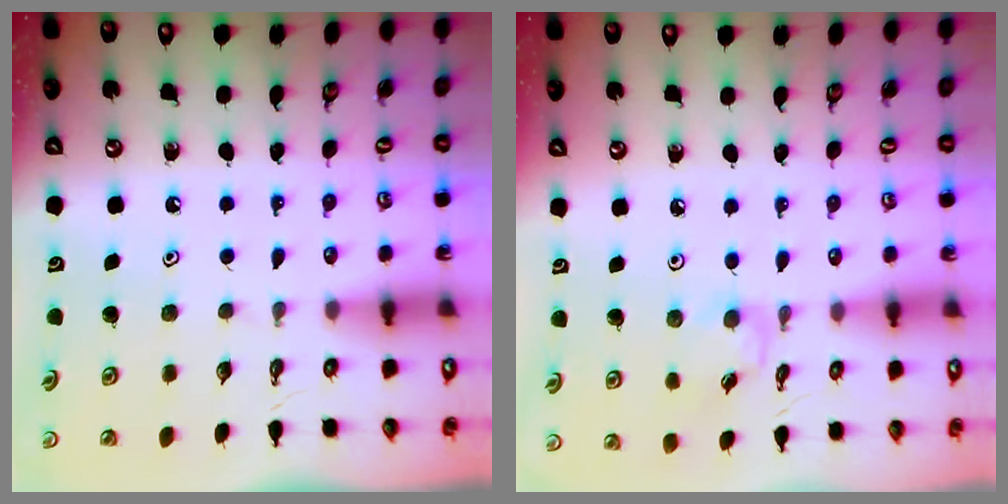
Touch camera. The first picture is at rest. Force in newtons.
{"total": 3.3, "press": 3.3, "slide": 0.3}